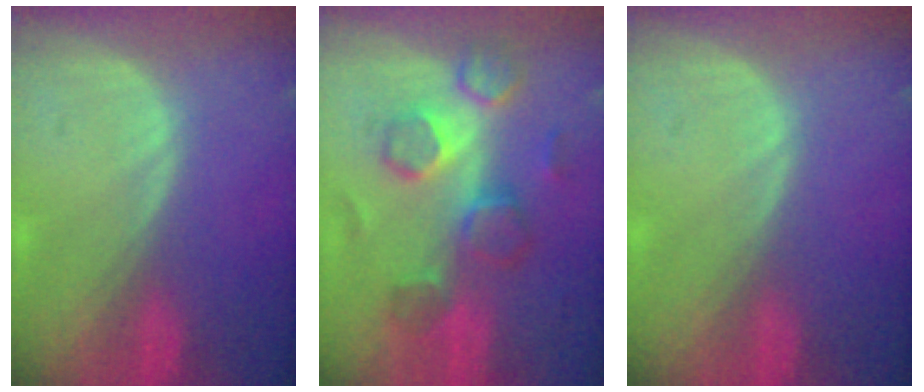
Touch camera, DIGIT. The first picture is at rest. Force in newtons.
{"total": 8.4, "press": 8.2, "slide": 1.9}
{"total": 0.0}